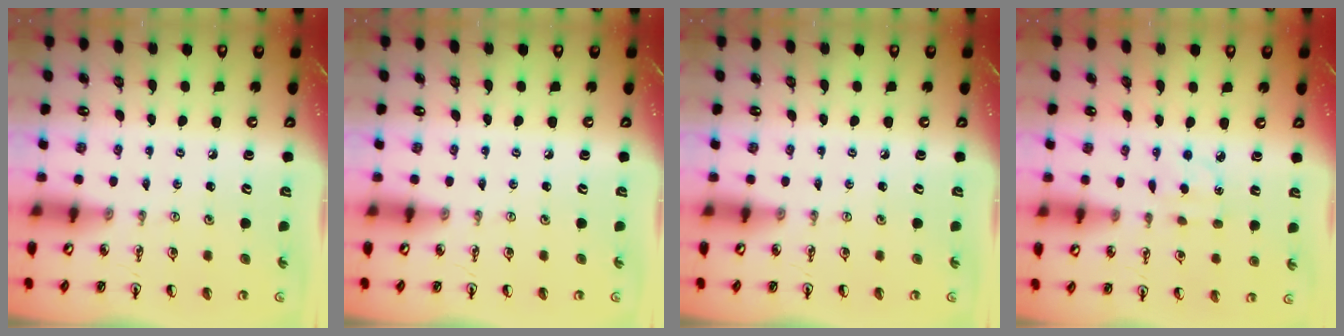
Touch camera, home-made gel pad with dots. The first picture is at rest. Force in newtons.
{"total": 0.0}
{"total": 0.0}
{"total": 2.8, "press": 2.7, "slide": 0.7}